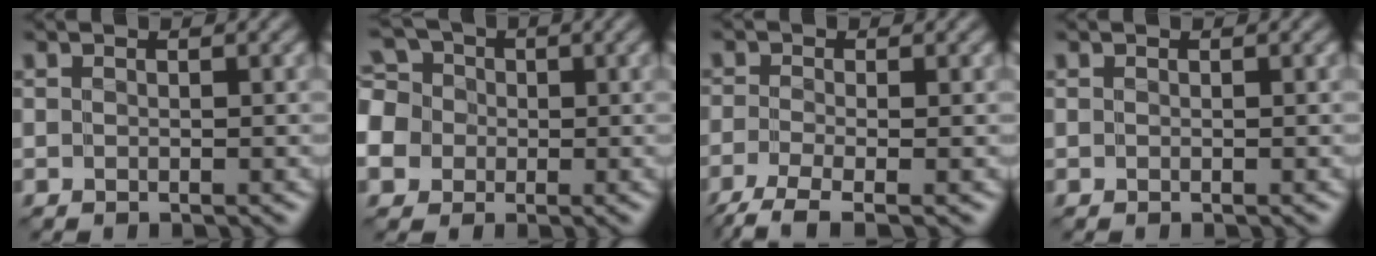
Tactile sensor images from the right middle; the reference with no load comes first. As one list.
[{"total": 9.4, "force": [-3.1, 8.4, 2.8], "torque": [-0.075, -0.003, -0.087]}, {"total": 3.8, "force": [-2.7, 0.6, 2.5], "torque": [-0.051, -0.008, -0.064]}, {"total": 0.0}]